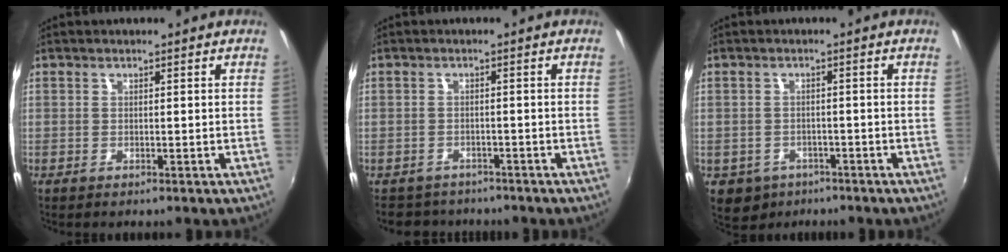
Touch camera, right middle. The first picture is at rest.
{"total": 5.3, "force": [-4.6, 2.5, 0.7], "torque": [-0.025, -0.002, -0.073]}
{"total": 6.1, "force": [-3.1, 5.0, 1.8], "torque": [-0.053, -0.010, -0.039]}